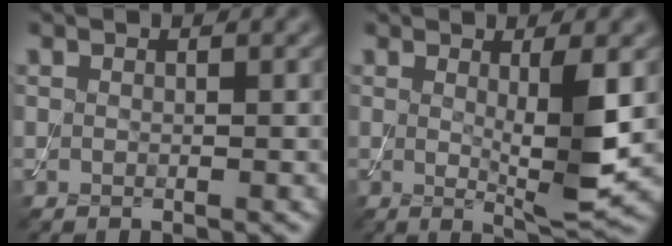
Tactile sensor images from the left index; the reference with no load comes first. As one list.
[{"total": 4.5, "force": [0.5, 0.7, 4.5], "torque": [-0.072, -0.013, 0.012]}]